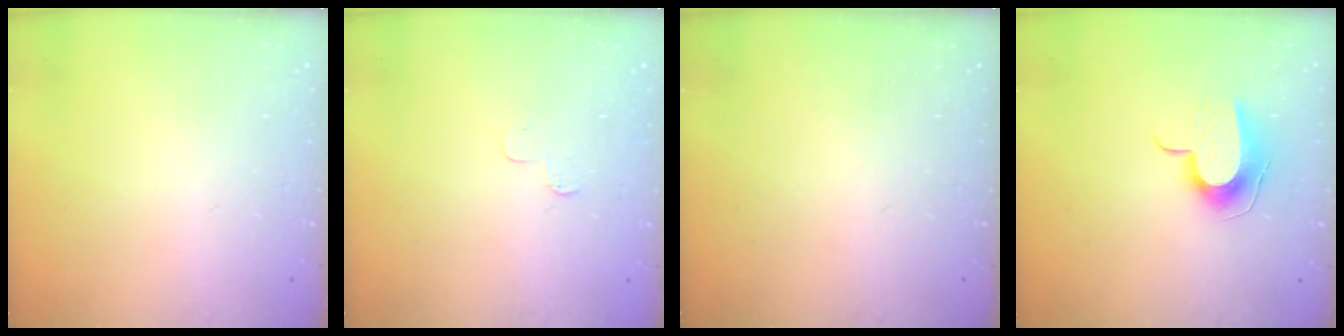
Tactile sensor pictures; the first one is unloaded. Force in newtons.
{"total": 3.6, "press": 3.6, "slide": 0.4}
{"total": 0.0}
{"total": 9.9, "press": 9.9, "slide": 0.3}